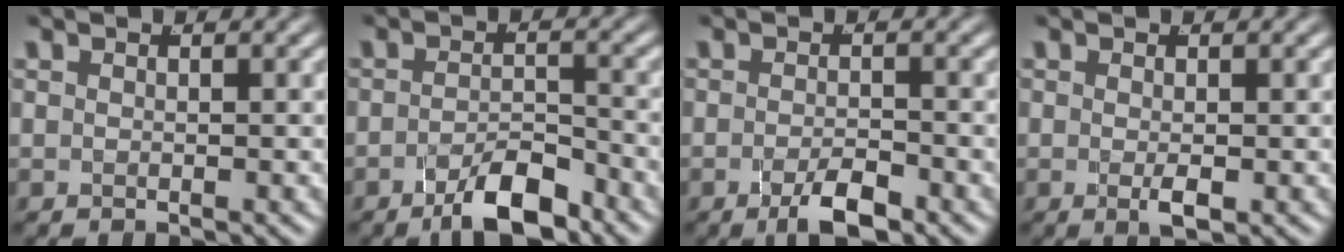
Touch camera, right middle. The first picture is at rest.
{"total": 4.4, "force": [-3.5, 0.9, 2.5], "torque": [-0.025, -0.005, -0.061]}
{"total": 3.2, "force": [-2.2, 0.6, 2.3], "torque": [-0.035, -0.007, -0.038]}
{"total": 1.3, "force": [-0.3, 0.2, 1.3], "torque": [-0.024, -0.005, -0.004]}